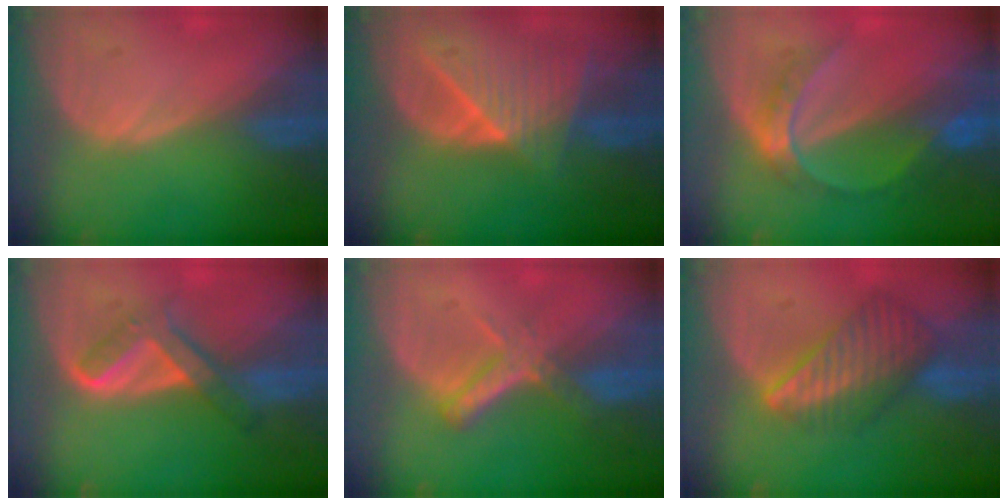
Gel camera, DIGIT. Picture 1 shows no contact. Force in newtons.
{"total": 8.8, "press": 7.9, "slide": 3.9}
{"total": 6.7, "press": 5.7, "slide": 3.4}
{"total": 6.0, "press": 5.3, "slide": 2.8}
{"total": 5.5, "press": 4.7, "slide": 2.7}
{"total": 8.2, "press": 7.3, "slide": 3.7}